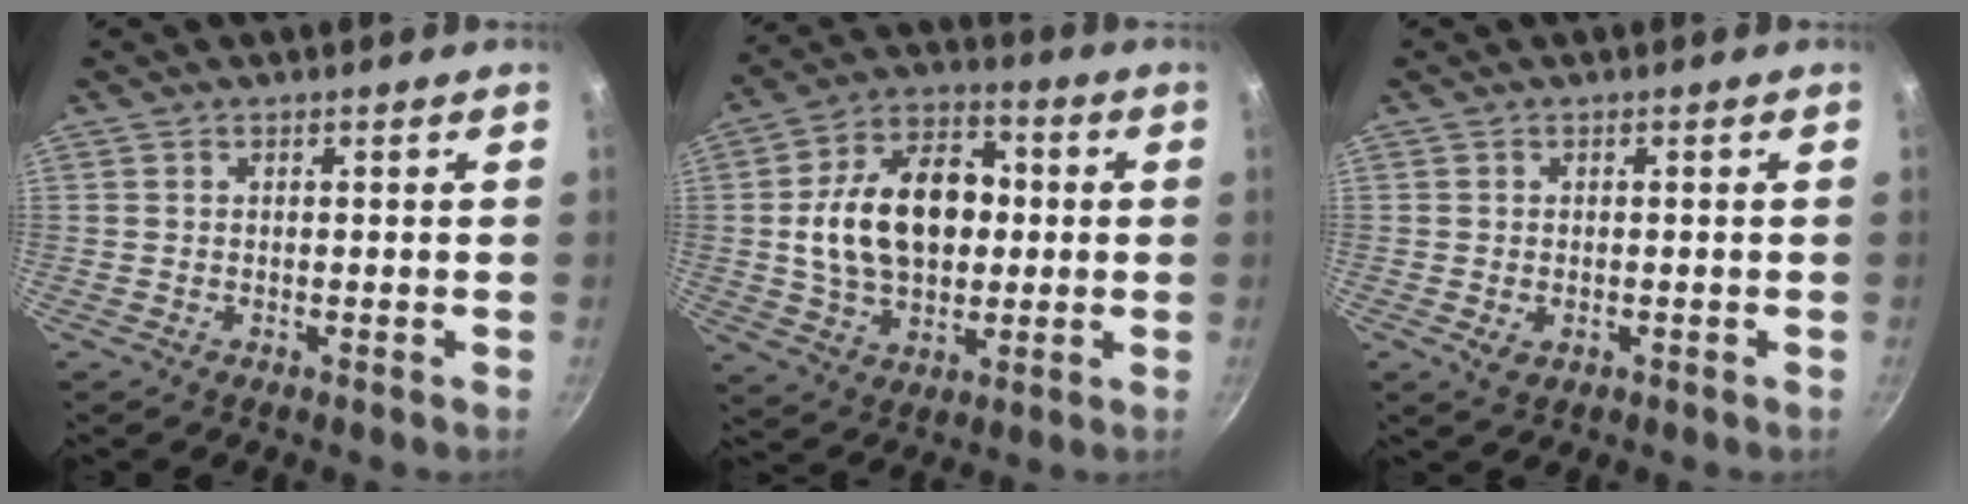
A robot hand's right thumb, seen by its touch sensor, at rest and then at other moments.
{"total": 19.3, "force": [1.1, 13.2, 14.0], "torque": [-0.205, 0.025, 0.015]}
{"total": 2.3, "force": [-0.6, 1.7, 1.5], "torque": [-0.023, -0.004, -0.006]}